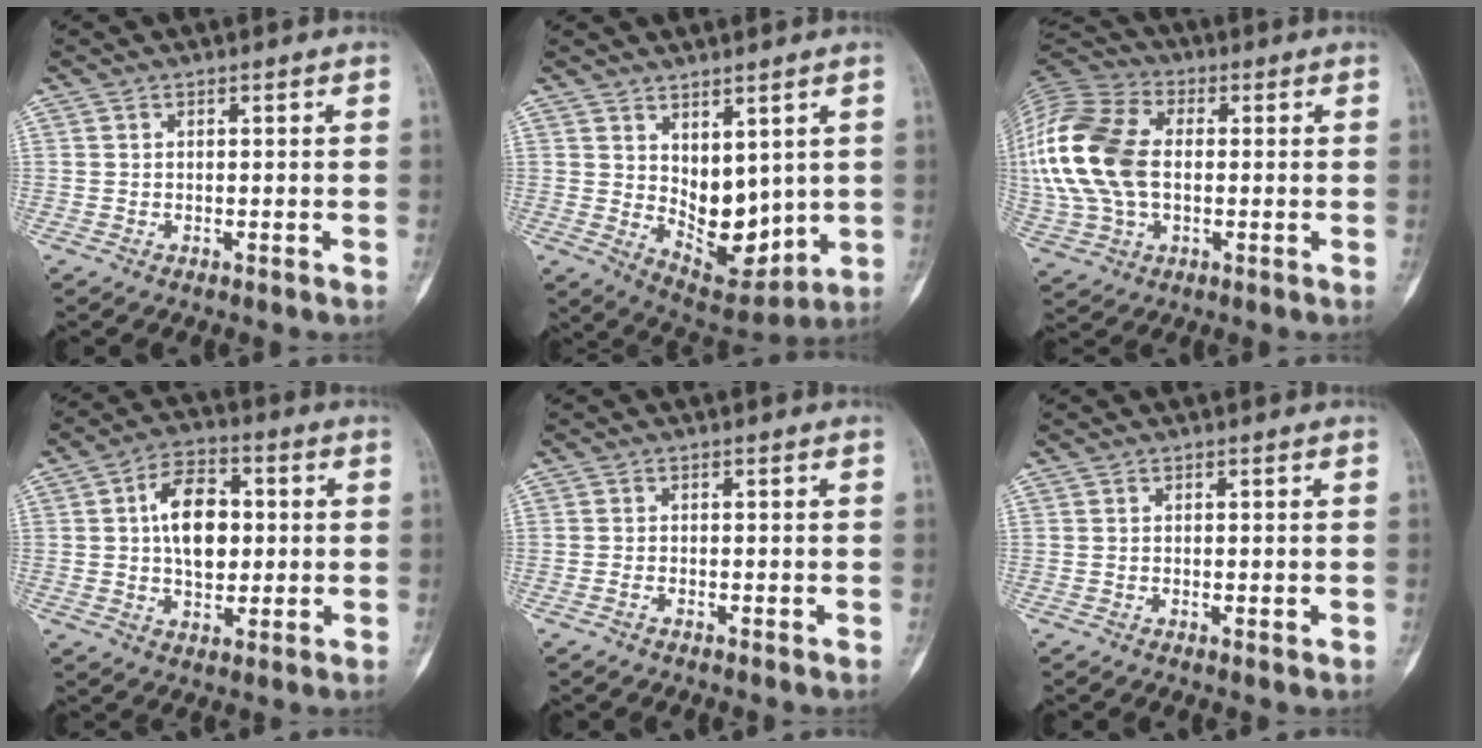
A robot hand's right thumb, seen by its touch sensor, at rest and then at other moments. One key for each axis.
{"total": 11.2, "fx": 1.6, "fy": 6.6, "fz": 9.0, "tx": -0.092, "ty": -0.034, "tz": 0.052}
{"total": 21.5, "fx": 0.5, "fy": 13.9, "fz": 16.4, "tx": -0.381, "ty": 0.013, "tz": 0.012}
{"total": 12.0, "fx": 1.3, "fy": 7.5, "fz": 9.2, "tx": -0.128, "ty": 0.009, "tz": 0.019}
{"total": 0.9, "fx": -0.5, "fy": 0.5, "fz": 0.6, "tx": -0.013, "ty": 0.000, "tz": -0.011}
{"total": 1.4, "fx": -0.2, "fy": 0.6, "fz": 1.2, "tx": -0.017, "ty": -0.004, "tz": -0.001}